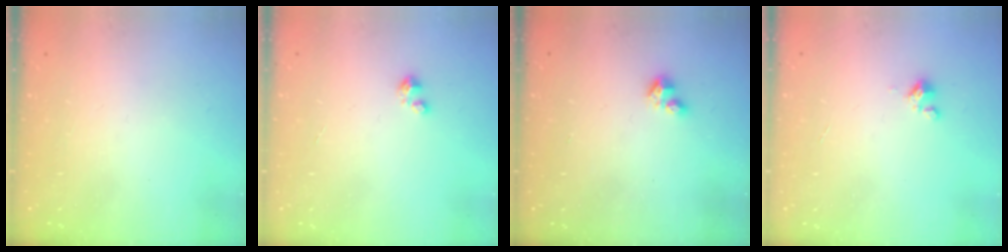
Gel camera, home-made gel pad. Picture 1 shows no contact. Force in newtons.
{"total": 1.6, "press": 1.6, "slide": 0.2}
{"total": 3.5, "press": 3.5, "slide": 0.4}
{"total": 0.9, "press": 0.9, "slide": 0.2}